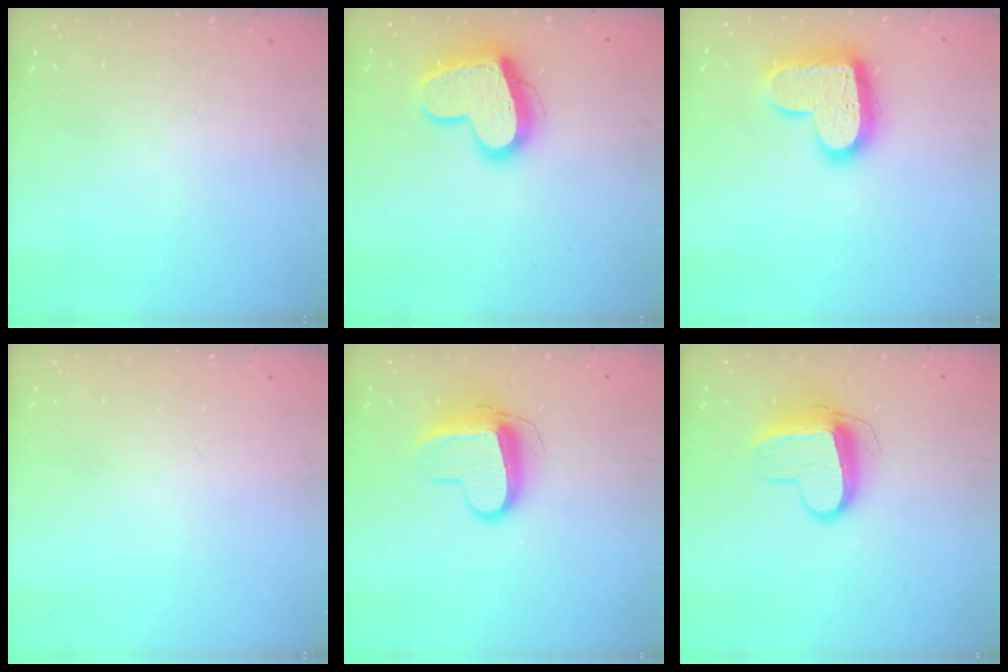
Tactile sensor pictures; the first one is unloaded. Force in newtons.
{"total": 16.5, "press": 16.4, "slide": 1.5}
{"total": 17.2, "press": 17.1, "slide": 1.3}
{"total": 0.0}
{"total": 11.1, "press": 11.1, "slide": 0.4}
{"total": 11.1, "press": 11.1, "slide": 0.4}